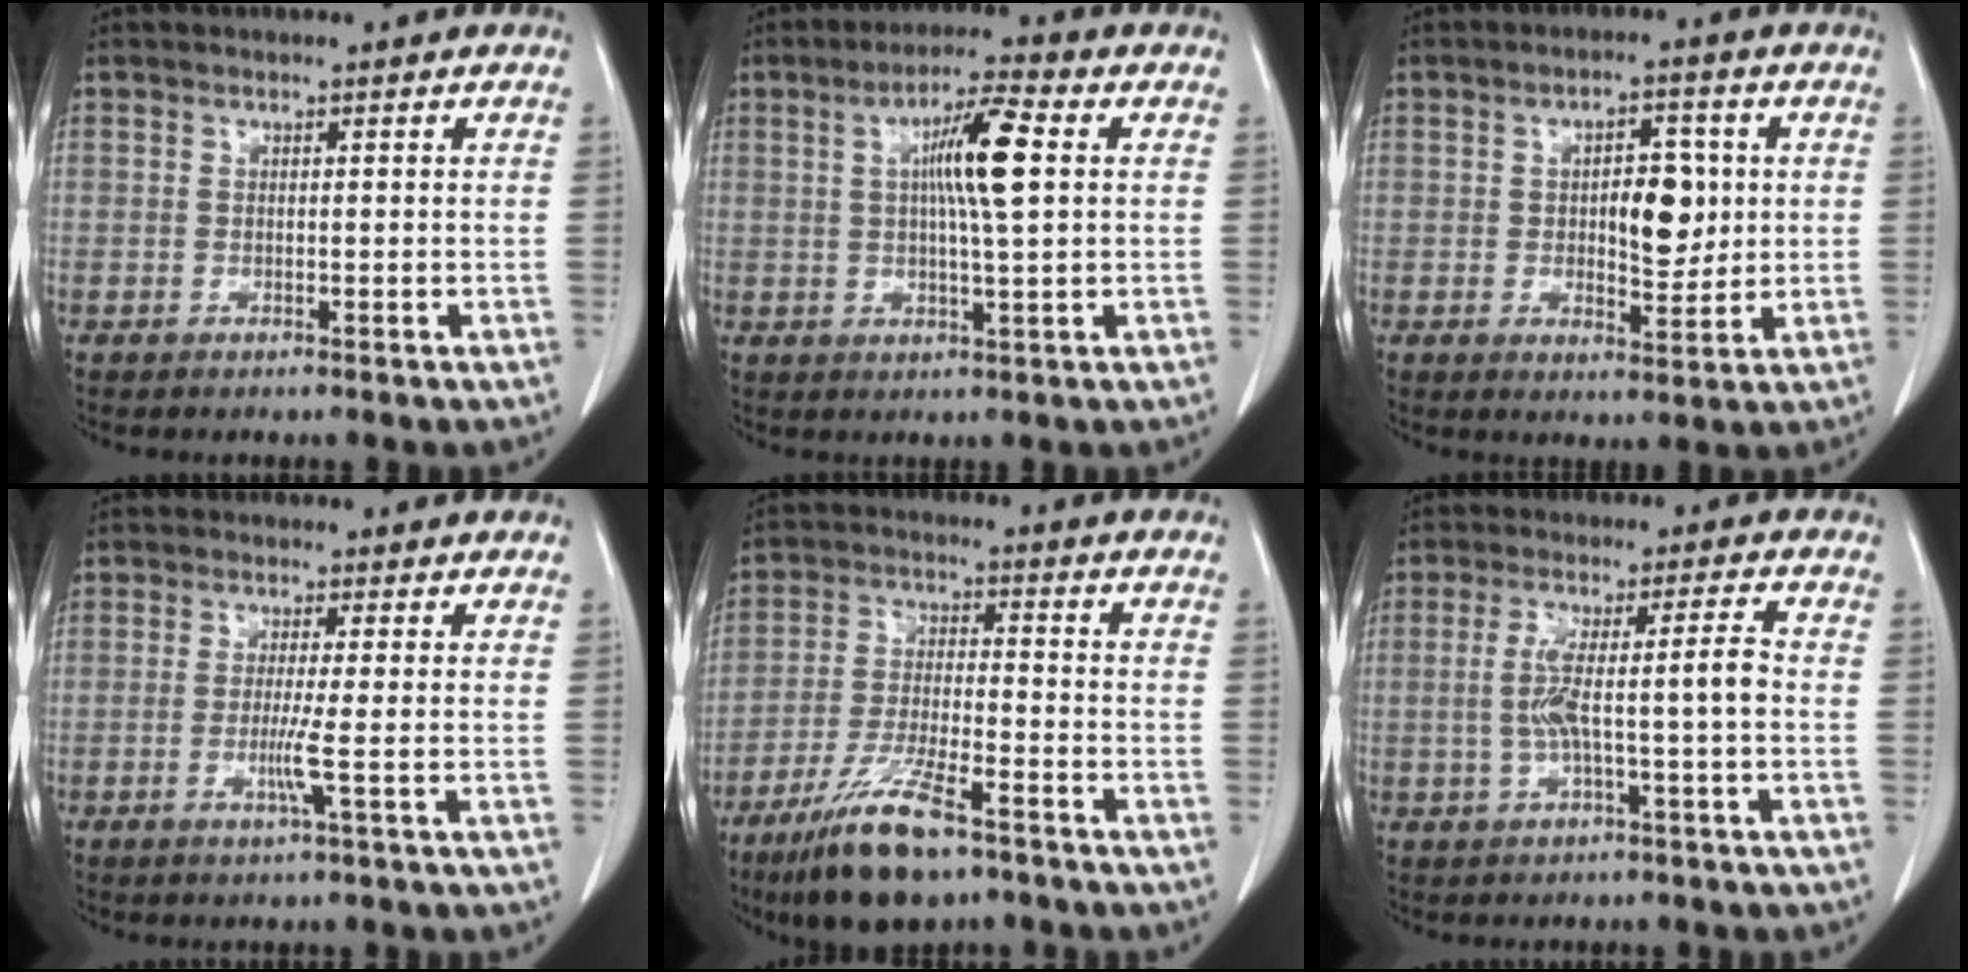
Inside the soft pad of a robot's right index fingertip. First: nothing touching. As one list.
[{"total": 8.8, "force": [1.7, 0.5, 8.6], "torque": [-0.154, 0.006, 0.026]}, {"total": 7.0, "force": [0.7, 3.1, 6.2], "torque": [-0.088, 0.004, 0.015]}, {"total": 3.2, "force": [-0.8, -1.0, 2.9], "torque": [-0.061, -0.007, -0.018]}, {"total": 11.9, "force": [-8.1, 2.2, 8.5], "torque": [-0.165, -0.027, -0.144]}, {"total": 6.7, "force": [-1.0, -0.3, 6.6], "torque": [-0.130, 0.019, -0.014]}]